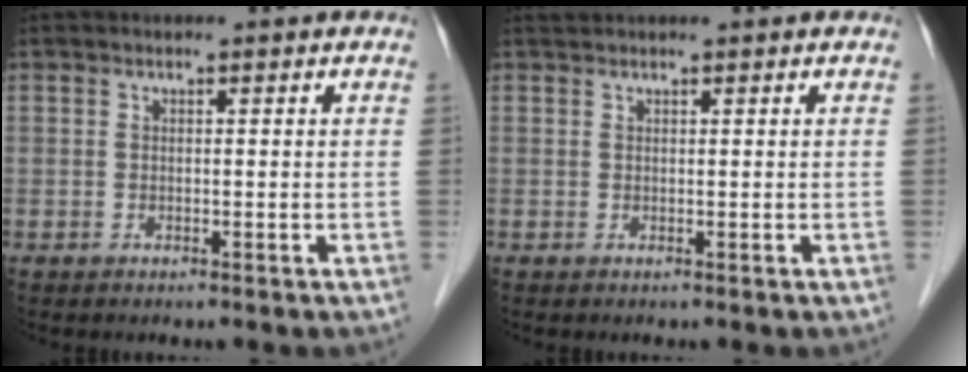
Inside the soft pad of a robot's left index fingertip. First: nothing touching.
{"total": 0.5, "force": [0.5, 0.0, -0.1], "torque": [-0.007, 0.009, 0.013]}